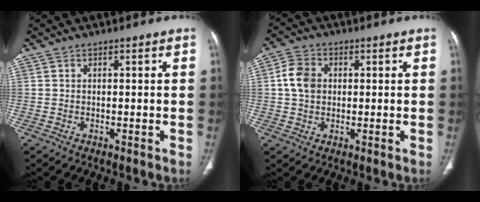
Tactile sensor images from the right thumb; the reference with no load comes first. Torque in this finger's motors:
{"motor_torque": [1.05, 0.71, 0.59, -0.49, 0.06]}